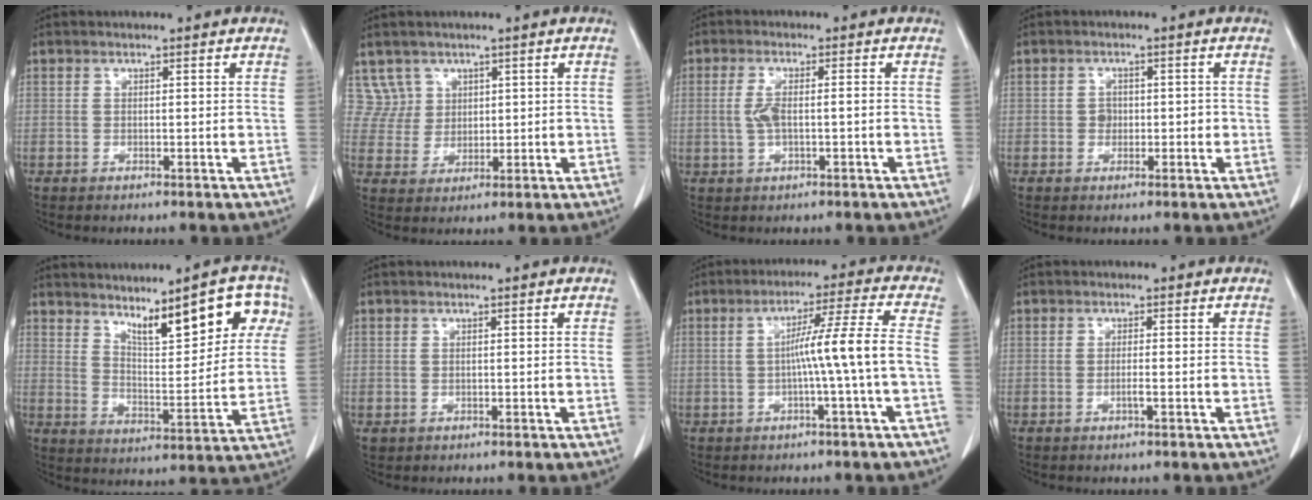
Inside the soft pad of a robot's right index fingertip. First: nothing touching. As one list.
[{"total": 5.6, "force": [2.9, 4.8, -0.2], "torque": [0.012, 0.017, 0.065]}, {"total": 4.6, "force": [-0.3, 1.6, 4.4], "torque": [-0.101, 0.010, -0.003]}, {"total": 3.0, "force": [-0.3, 2.3, 1.8], "torque": [-0.032, 0.014, -0.001]}, {"total": 14.8, "force": [8.0, 4.2, 11.8], "torque": [-0.164, 0.017, 0.127]}, {"total": 1.6, "force": [-0.1, 1.5, 0.6], "torque": [-0.018, 0.005, 0.008]}, {"total": 8.7, "force": [-1.2, -1.5, 8.5], "torque": [-0.141, 0.016, -0.015]}, {"total": 1.7, "force": [-0.5, 0.3, 1.6], "torque": [-0.033, 0.000, -0.009]}]